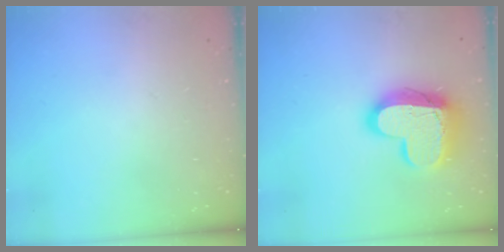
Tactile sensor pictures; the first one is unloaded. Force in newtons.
{"total": 15.7, "press": 15.7, "slide": 1.2}